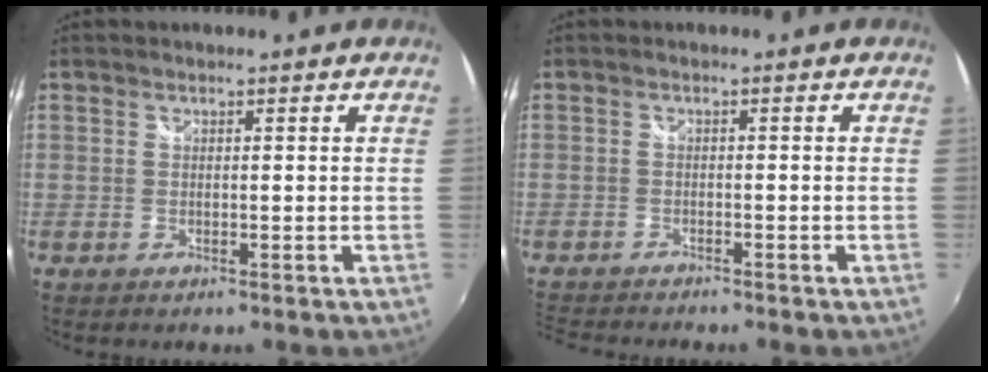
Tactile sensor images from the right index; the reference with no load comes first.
{"total": 5.7, "force": [-5.5, 0.3, 1.7], "torque": [-0.056, -0.020, -0.095]}